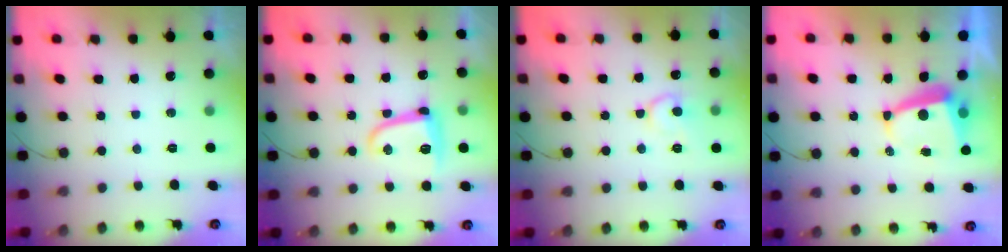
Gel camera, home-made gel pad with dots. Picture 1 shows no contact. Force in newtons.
{"total": 10.1, "press": 10.1, "slide": 0.4}
{"total": 9.3, "press": 9.2, "slide": 0.8}
{"total": 5.9, "press": 5.9, "slide": 0.3}